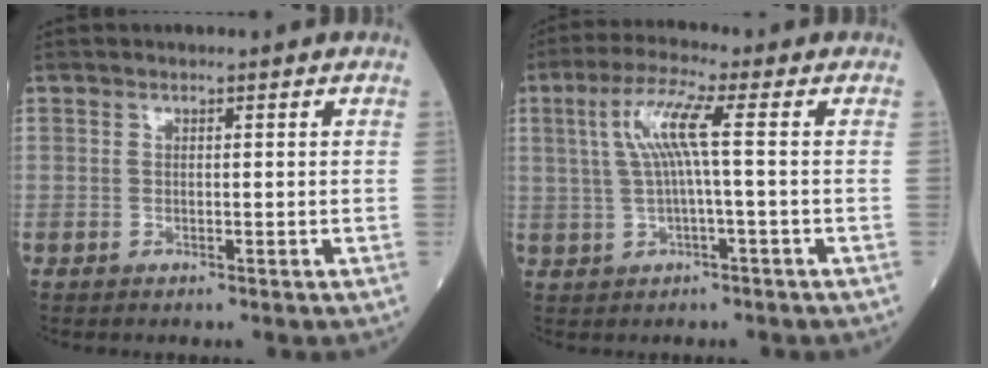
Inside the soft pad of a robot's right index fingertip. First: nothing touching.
{"total": 6.7, "force": [1.1, -0.2, 6.6], "torque": [-0.136, 0.019, 0.025]}